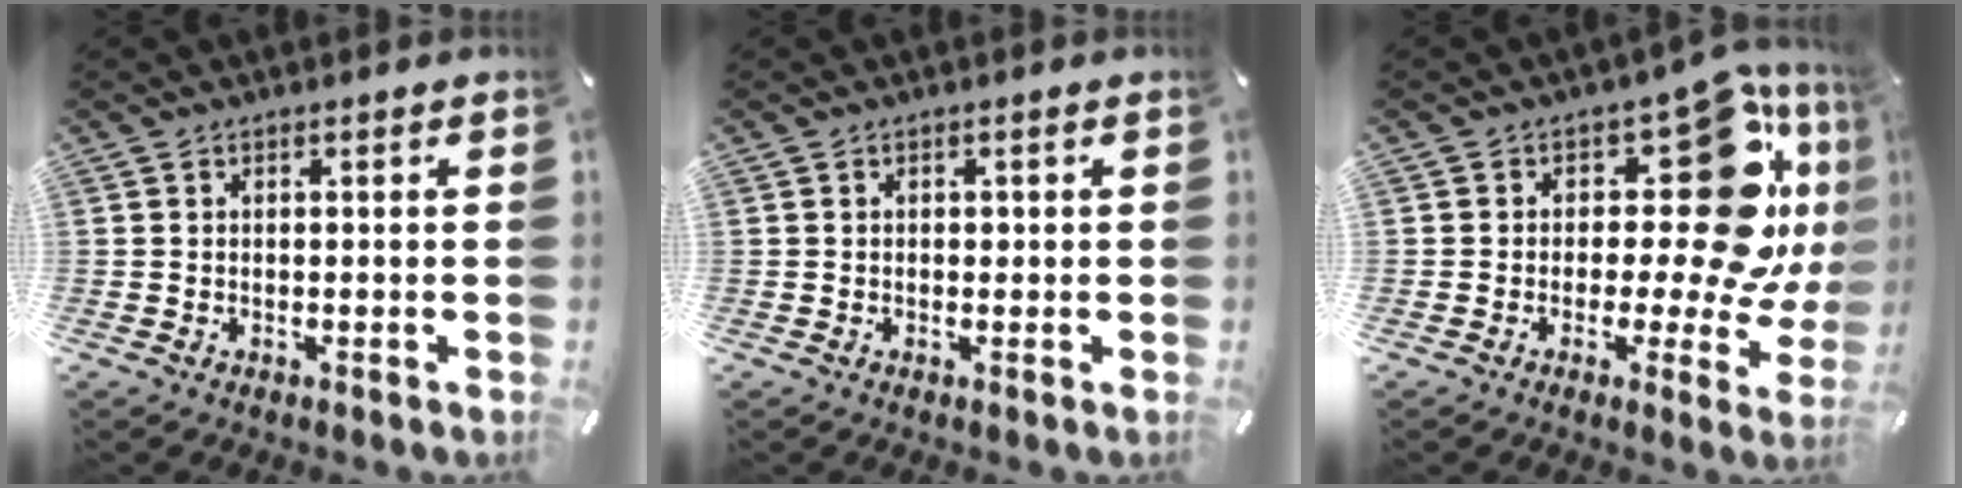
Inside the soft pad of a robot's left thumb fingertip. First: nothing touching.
{"total": 0.9, "force": [0.0, 0.8, 0.3], "torque": [-0.007, 0.005, -0.003]}
{"total": 22.6, "force": [6.0, 11.2, 18.7], "torque": [-0.247, -0.050, 0.102]}